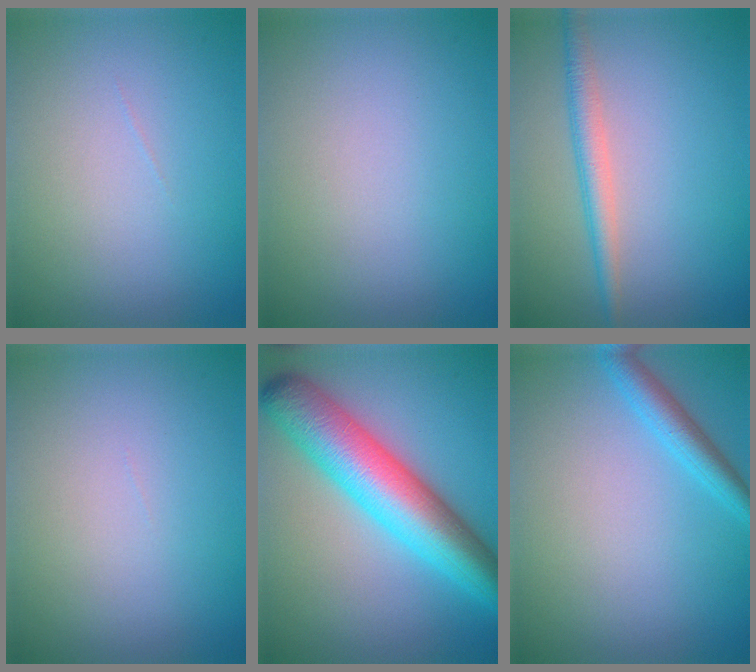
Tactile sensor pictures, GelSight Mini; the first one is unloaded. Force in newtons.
{"total": 0.0}
{"total": 2.5, "press": 2.5, "slide": 0.0}
{"total": 0.0}
{"total": 9.5, "press": 9.5, "slide": 0.1}
{"total": 2.7, "press": 2.7, "slide": 0.2}